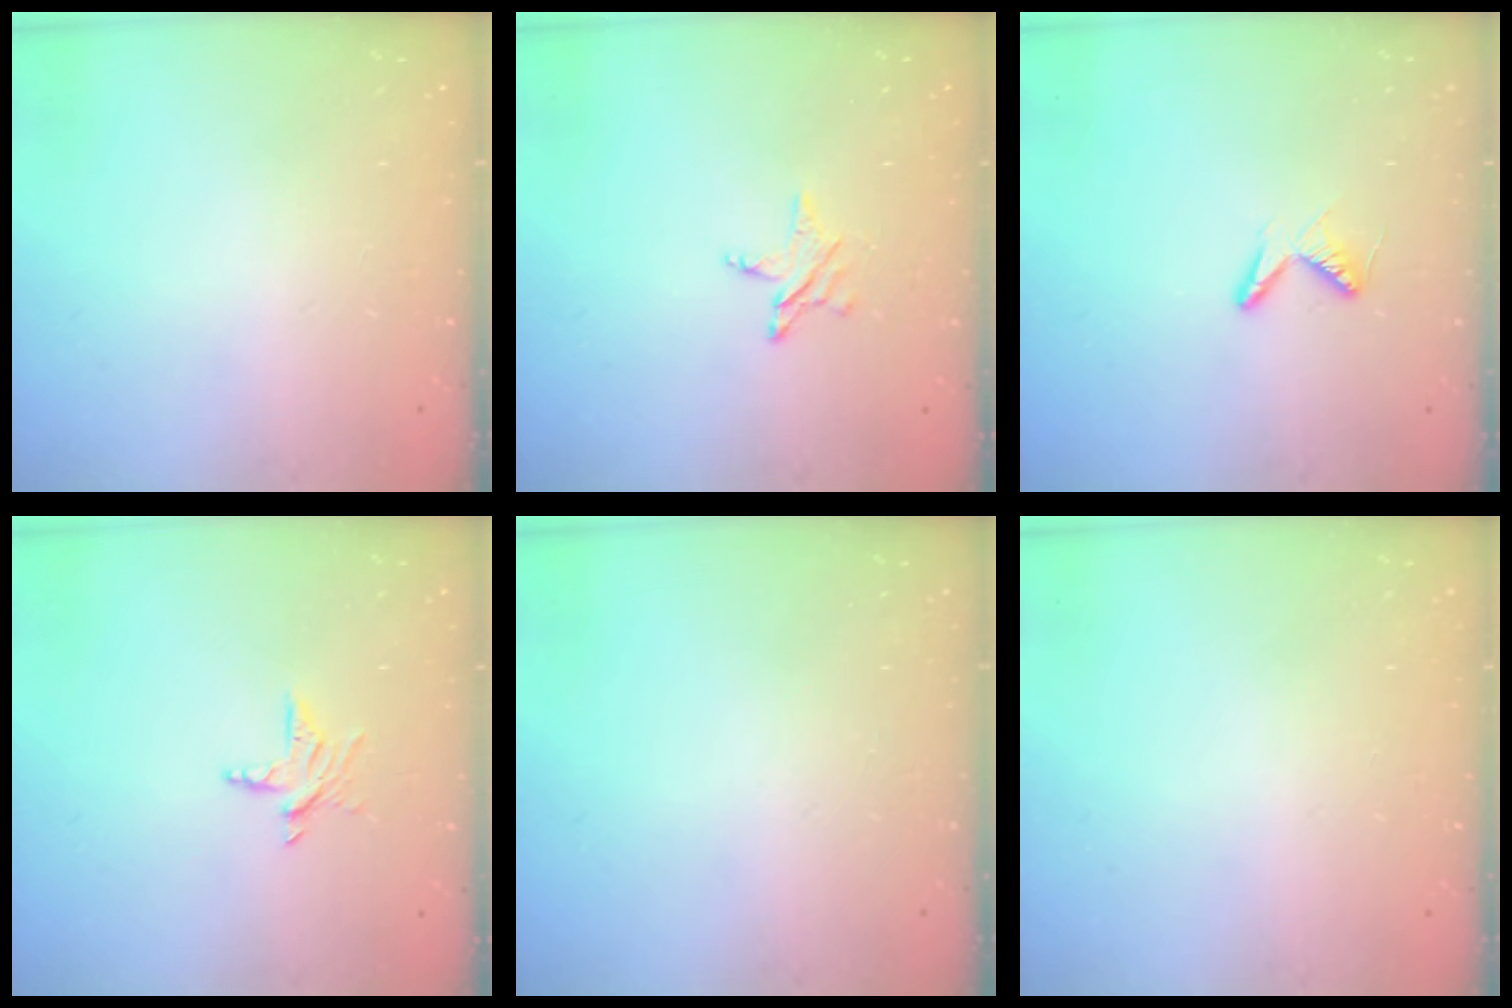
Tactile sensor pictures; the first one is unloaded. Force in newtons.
{"total": 2.9, "press": 2.9, "slide": 0.3}
{"total": 4.6, "press": 4.6, "slide": 0.7}
{"total": 5.3, "press": 5.2, "slide": 0.4}
{"total": 0.0}
{"total": 0.0}